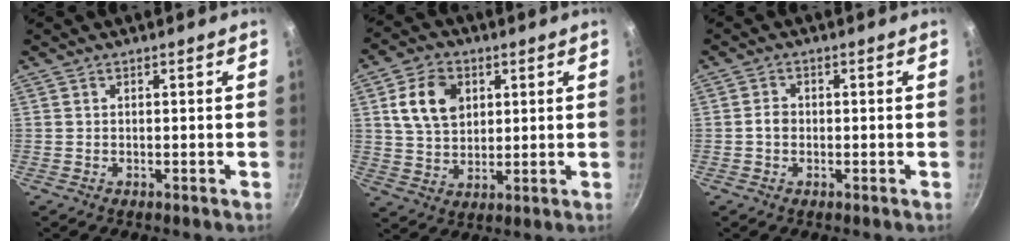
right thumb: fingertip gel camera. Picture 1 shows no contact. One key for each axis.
{"total": 10.8, "fx": 3.3, "fy": 7.9, "fz": 6.6, "tx": -0.098, "ty": -0.004, "tz": 0.059}
{"total": 2.1, "fx": -0.3, "fy": 1.8, "fz": 1.2, "tx": -0.013, "ty": 0.011, "tz": -0.007}